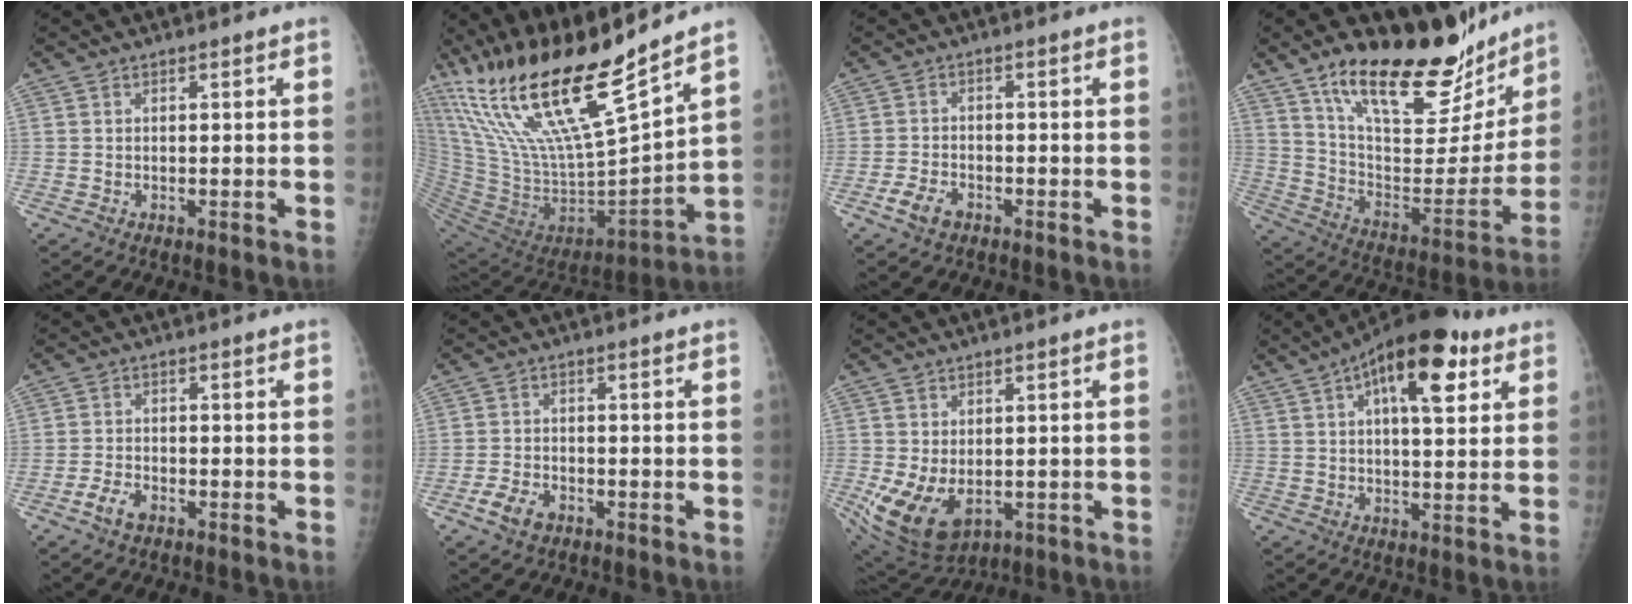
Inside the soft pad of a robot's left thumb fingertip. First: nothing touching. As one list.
[{"total": 25.9, "force": [19.3, 4.1, 16.8], "torque": [-0.287, -0.089, 0.366]}, {"total": 4.4, "force": [-2.5, 2.6, 2.4], "torque": [-0.046, 0.012, -0.045]}, {"total": 27.0, "force": [19.8, 10.2, 15.2], "torque": [-0.188, -0.087, 0.319]}, {"total": 3.8, "force": [-2.3, 2.0, 2.3], "torque": [-0.044, 0.013, -0.042]}, {"total": 4.7, "force": [-2.7, 2.9, 2.6], "torque": [-0.048, 0.013, -0.048]}, {"total": 10.9, "force": [-2.1, 7.2, 8.0], "torque": [-0.143, -0.009, -0.014]}, {"total": 16.0, "force": [7.1, 6.7, 12.6], "torque": [-0.167, -0.002, 0.101]}]